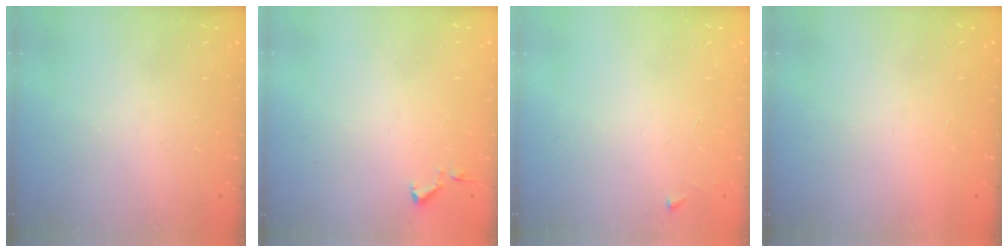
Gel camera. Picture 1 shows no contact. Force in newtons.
{"total": 3.5, "press": 3.4, "slide": 0.6}
{"total": 2.6, "press": 2.6, "slide": 0.3}
{"total": 1.7, "press": 1.7, "slide": 0.1}